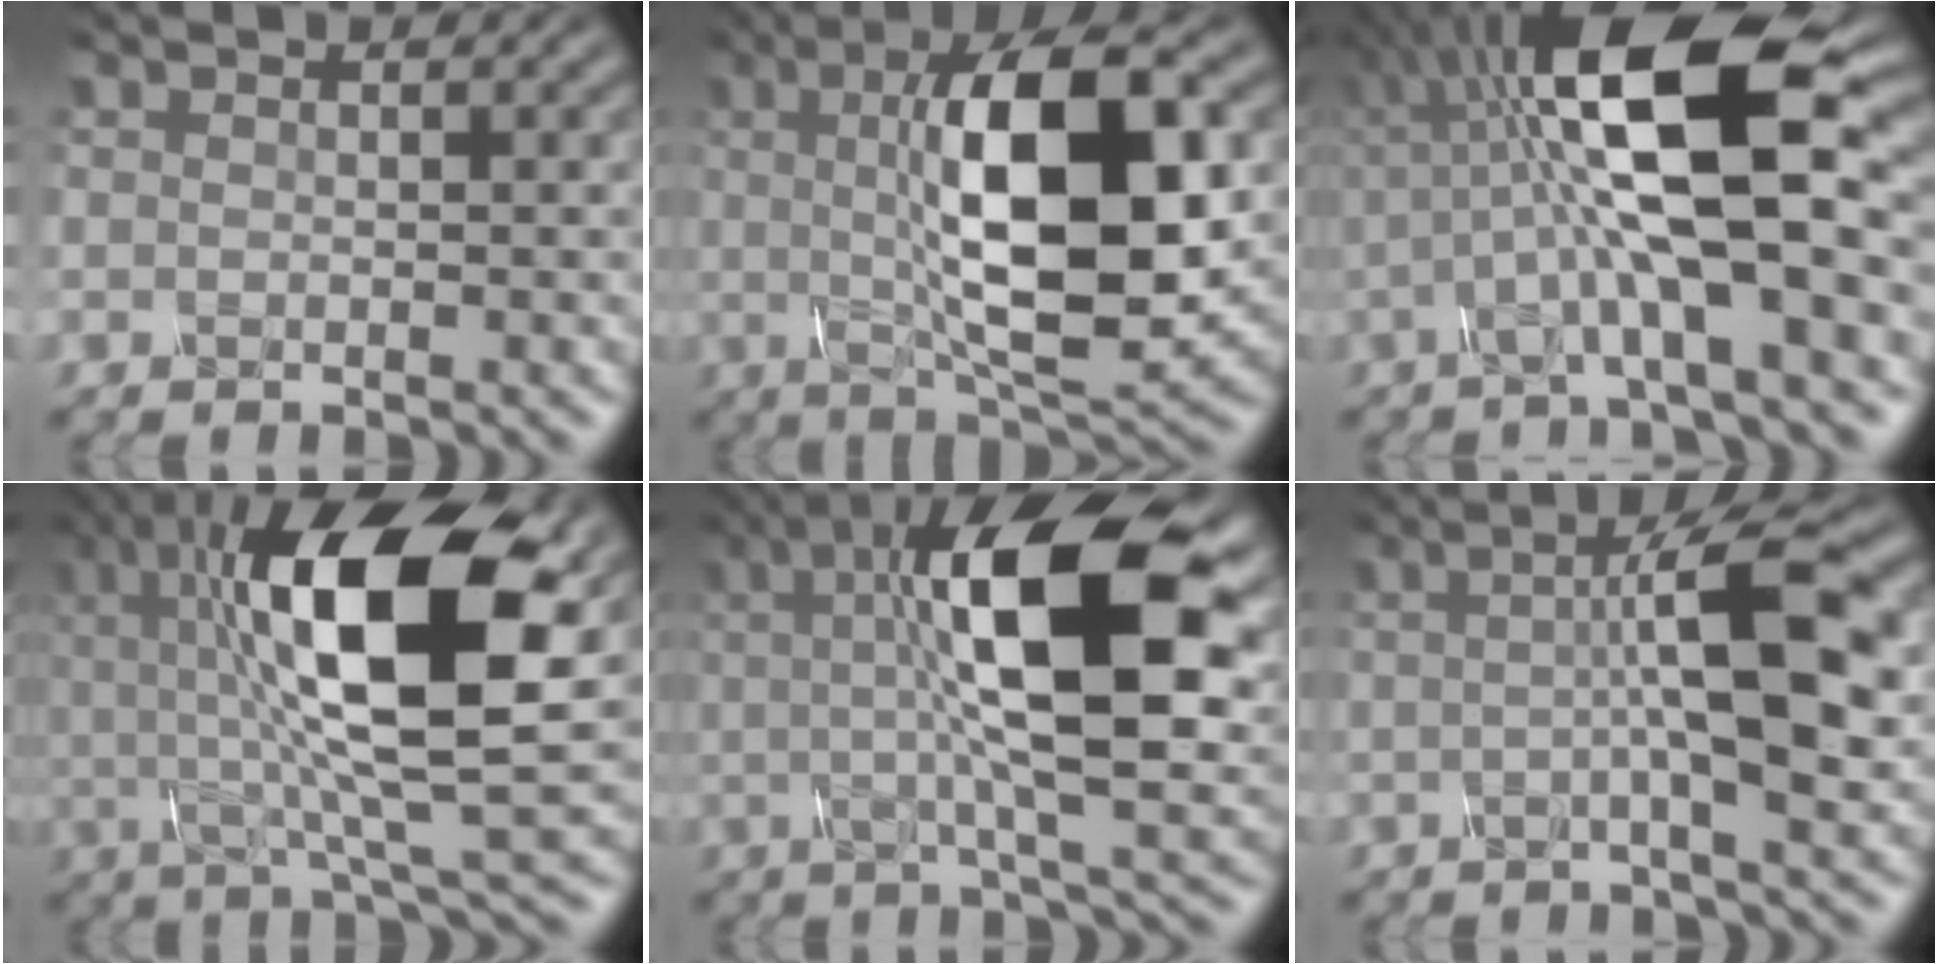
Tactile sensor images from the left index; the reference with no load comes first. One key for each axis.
{"total": 12.4, "fx": 1.5, "fy": 3.8, "fz": 11.7, "tx": -0.175, "ty": 0.005, "tz": 0.029}
{"total": 13.2, "fx": 0.8, "fy": 3.8, "fz": 12.6, "tx": -0.216, "ty": 0.026, "tz": 0.011}
{"total": 14.4, "fx": 3.8, "fy": 4.5, "fz": 13.2, "tx": -0.221, "ty": 0.007, "tz": 0.060}
{"total": 14.0, "fx": 2.9, "fy": 3.8, "fz": 13.2, "tx": -0.197, "ty": 0.015, "tz": 0.046}
{"total": 8.3, "fx": 1.0, "fy": 1.6, "fz": 8.0, "tx": -0.108, "ty": 0.013, "tz": 0.011}